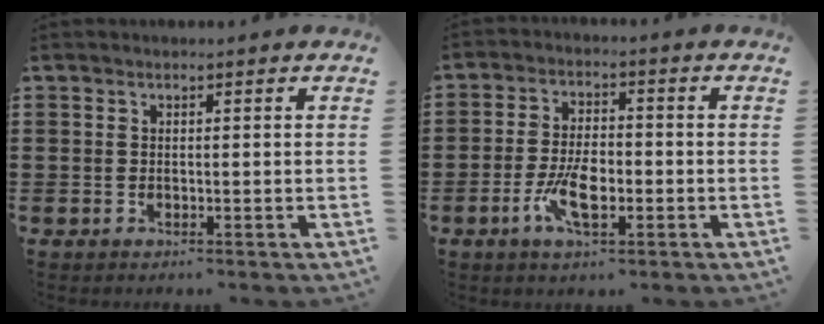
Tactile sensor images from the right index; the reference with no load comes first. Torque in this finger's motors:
{"motor_torque": [1.22, 0.92, 0.19, 0.18]}